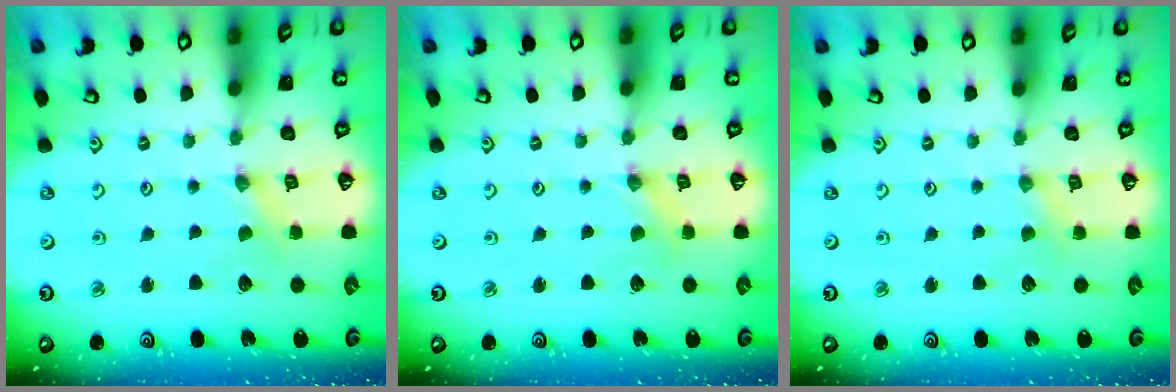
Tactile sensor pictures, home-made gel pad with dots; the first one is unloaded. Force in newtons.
{"total": 0.6, "press": 0.6, "slide": 0.1}
{"total": 1.9, "press": 1.8, "slide": 0.3}